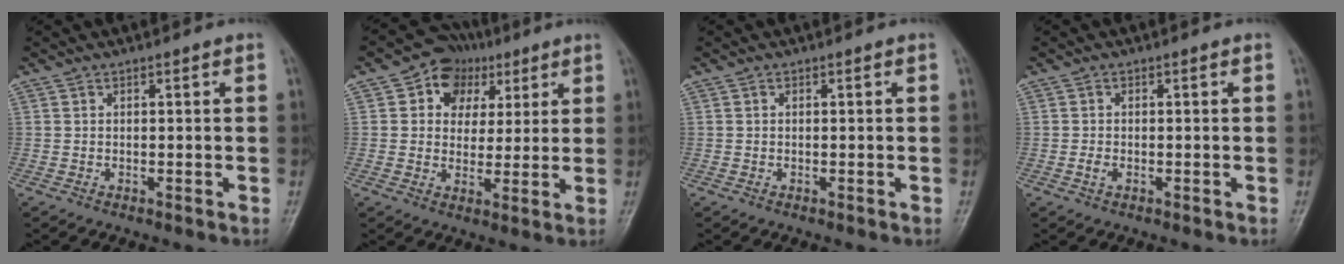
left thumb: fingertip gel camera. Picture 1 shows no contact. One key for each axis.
{"total": 9.6, "fx": 3.8, "fy": 7.9, "fz": 3.9, "tx": -0.017, "ty": -0.002, "tz": 0.058}
{"total": 0.0}
{"total": 1.5, "fx": -0.5, "fy": 0.9, "fz": 1.1, "tx": -0.023, "ty": 0.001, "tz": -0.012}